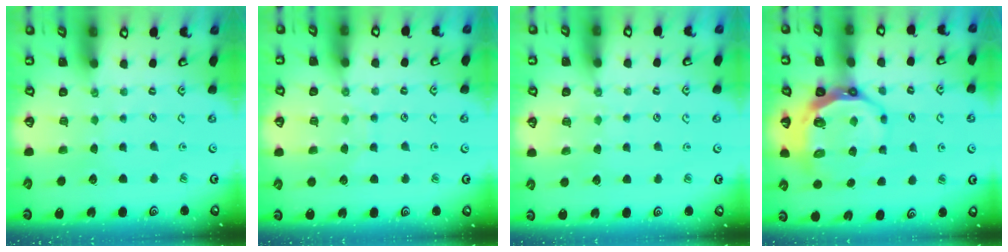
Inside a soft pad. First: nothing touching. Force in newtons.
{"total": 6.4, "press": 6.3, "slide": 0.6}
{"total": 4.3, "press": 4.3, "slide": 0.4}
{"total": 9.4, "press": 8.6, "slide": 3.6}